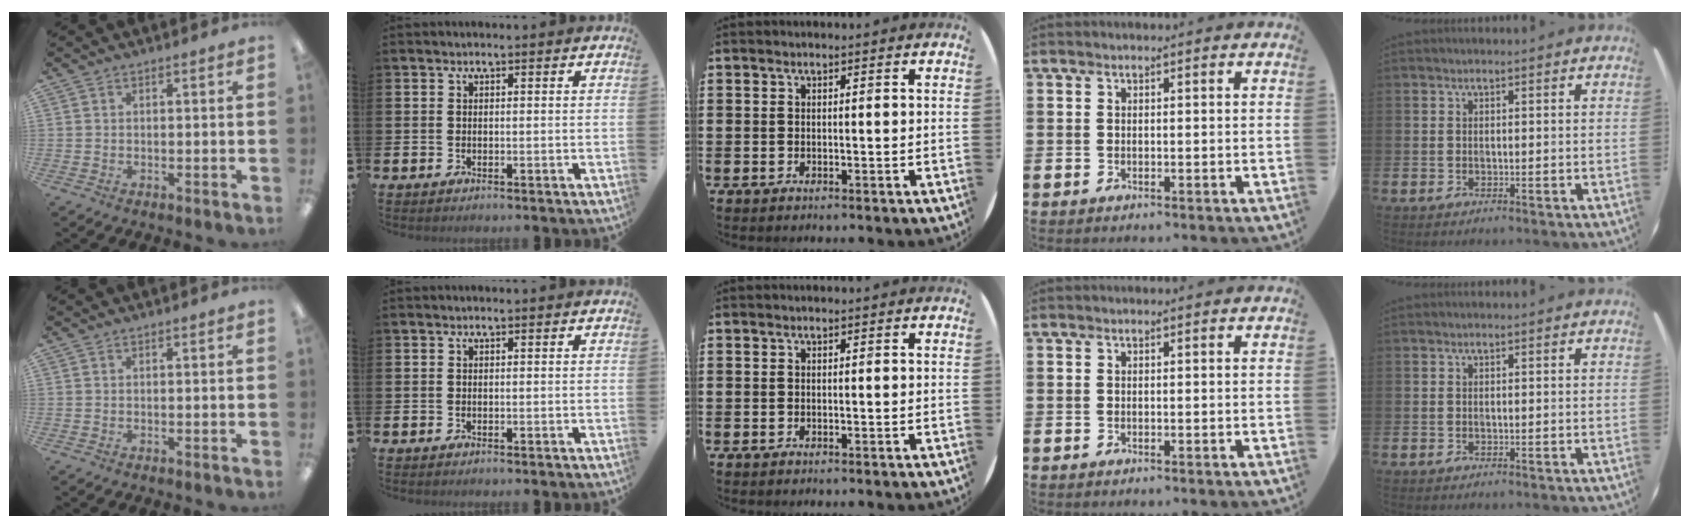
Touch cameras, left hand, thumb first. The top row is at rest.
{}